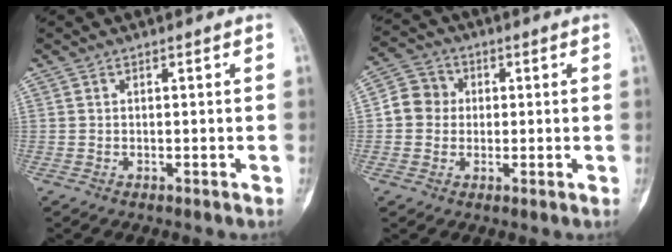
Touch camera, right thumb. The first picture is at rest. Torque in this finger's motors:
{"motor_torque": [0.06, 0.03, 0.13, -0.12, -0.01]}